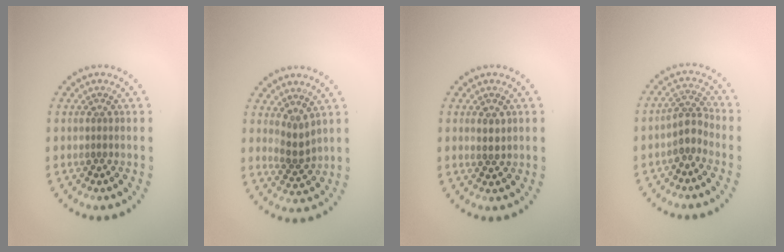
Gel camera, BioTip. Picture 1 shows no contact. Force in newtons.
{"total": 1.6, "press": 1.2, "slide": 1.1}
{"total": 1.2, "press": 1.0, "slide": 0.5}
{"total": 2.4, "press": 1.8, "slide": 1.6}